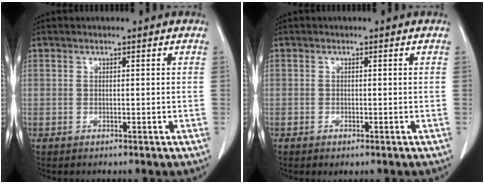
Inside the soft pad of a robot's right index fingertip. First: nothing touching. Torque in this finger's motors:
{"motor_torque": [0.27, -0.23, 0.17, 0.03]}